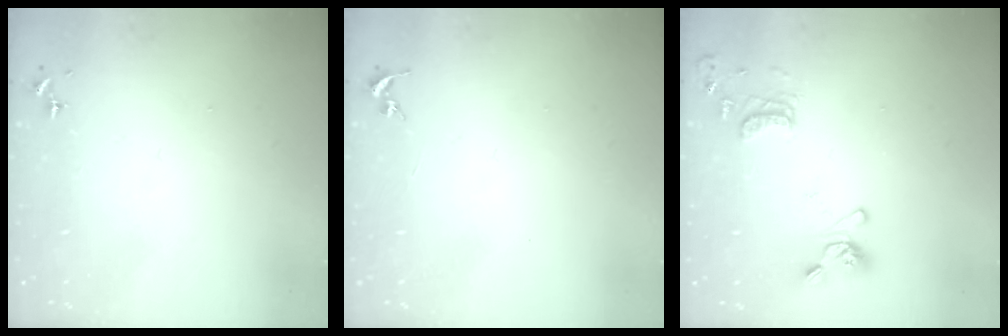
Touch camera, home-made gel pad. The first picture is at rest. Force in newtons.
{"total": 0.0}
{"total": 13.8, "press": 13.6, "slide": 2.2}